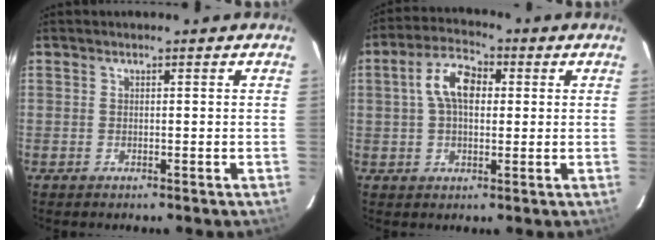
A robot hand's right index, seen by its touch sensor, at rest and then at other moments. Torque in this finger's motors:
{"motor_torque": [1.04, -0.16, 0.56, 0.13]}